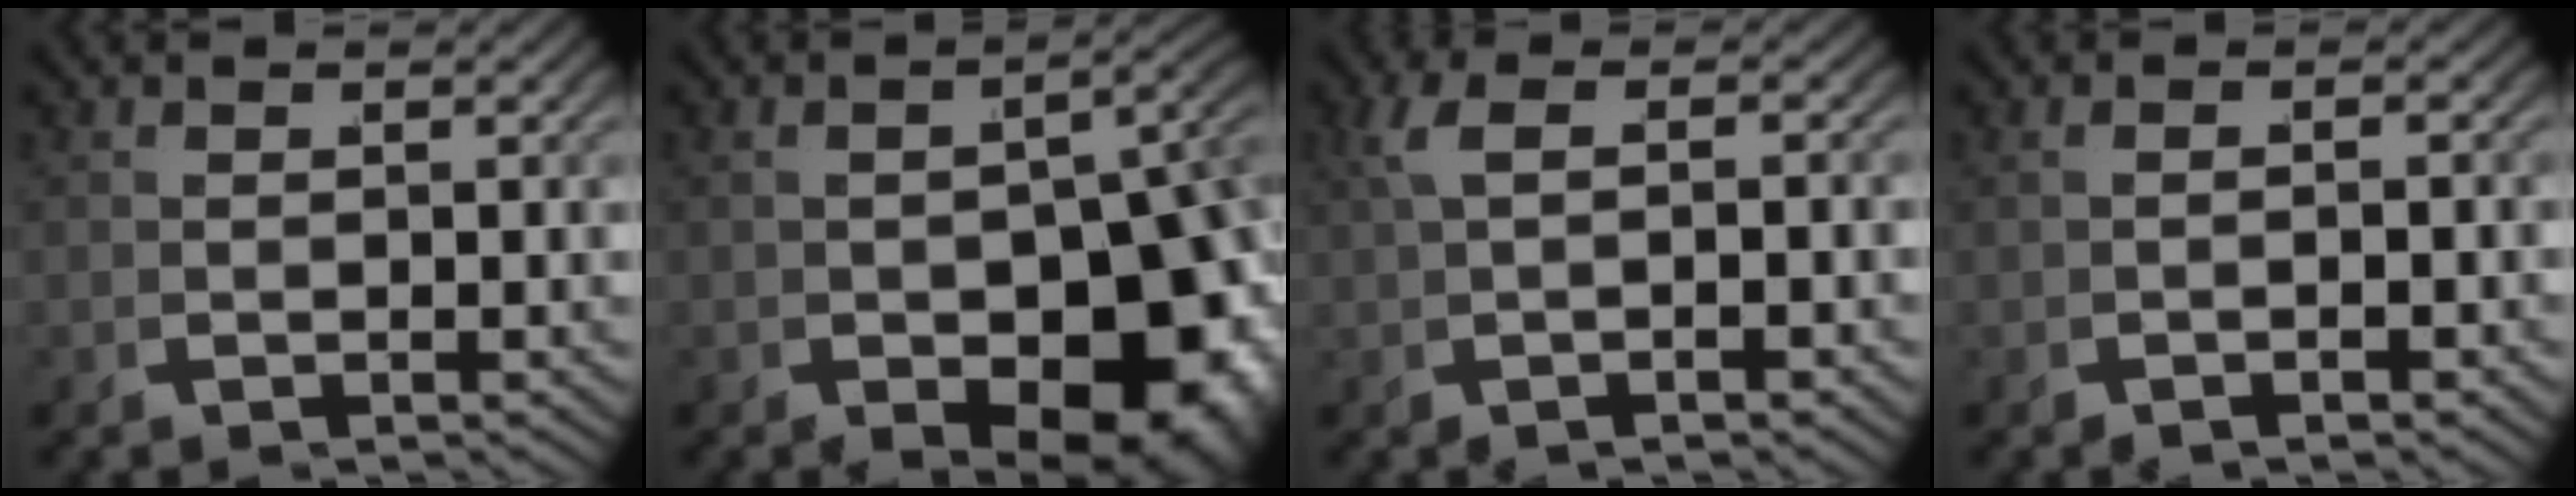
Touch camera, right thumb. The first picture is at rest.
{"total": 13.9, "force": [-2.9, 8.2, 10.9], "torque": [-0.151, -0.048, -0.016]}
{"total": 1.8, "force": [0.3, 0.2, 1.7], "torque": [-0.045, 0.011, 0.008]}
{"total": 0.8, "force": [-0.6, -0.1, 0.5], "torque": [-0.010, 0.009, -0.014]}